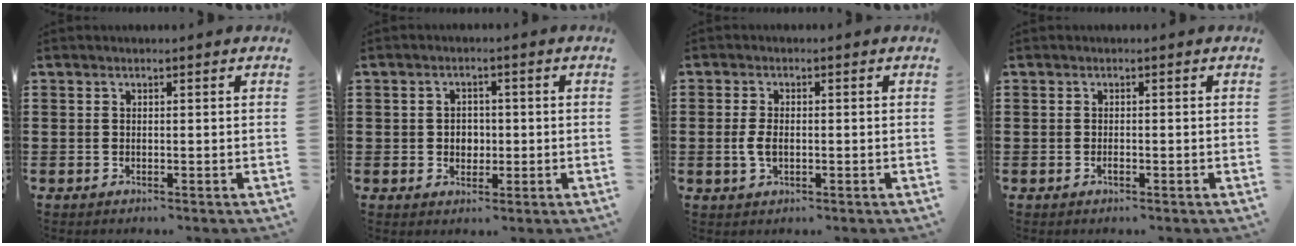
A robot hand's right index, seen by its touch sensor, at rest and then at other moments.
{"total": 2.5, "force": [-0.3, 2.2, 1.2], "torque": [-0.021, 0.005, -0.011]}
{"total": 2.9, "force": [-0.4, 1.6, 2.5], "torque": [-0.062, -0.002, -0.012]}
{"total": 0.8, "force": [-0.4, 0.2, 0.6], "torque": [-0.013, -0.006, -0.006]}